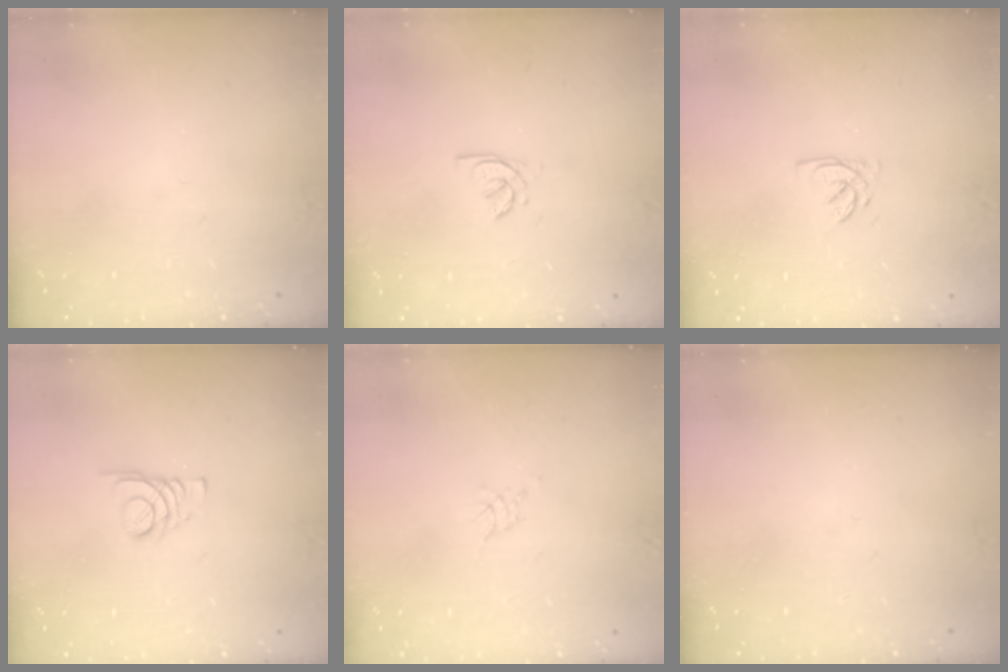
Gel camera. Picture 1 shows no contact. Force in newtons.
{"total": 1.4, "press": 1.3, "slide": 0.4}
{"total": 2.5, "press": 2.5, "slide": 0.3}
{"total": 1.8, "press": 1.7, "slide": 0.1}
{"total": 2.1, "press": 2.1, "slide": 0.5}
{"total": 0.0}